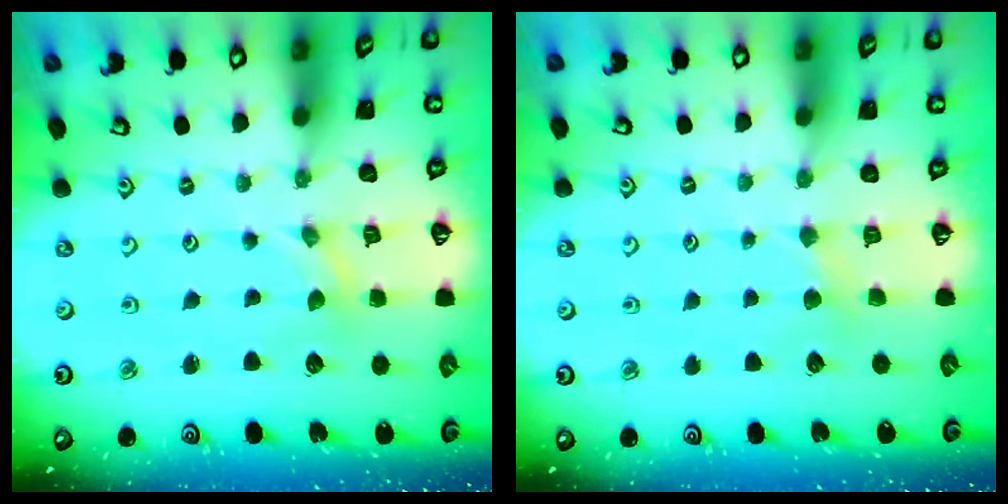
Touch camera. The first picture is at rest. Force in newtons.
{"total": 2.9, "press": 2.9, "slide": 0.4}